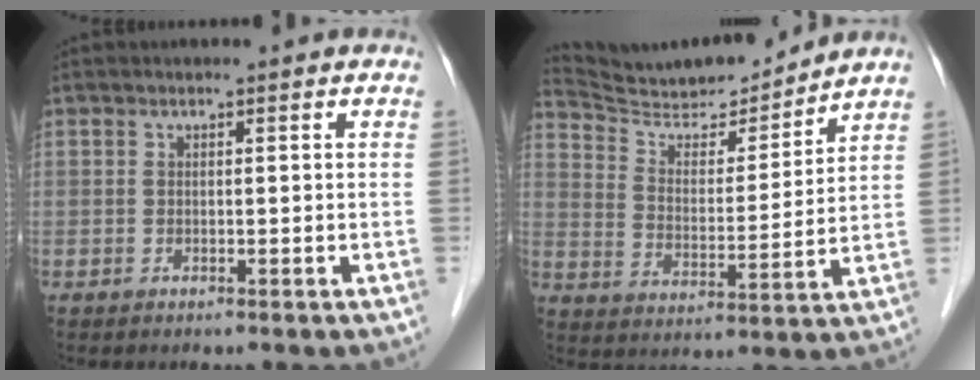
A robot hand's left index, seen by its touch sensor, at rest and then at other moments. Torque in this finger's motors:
{"motor_torque": [-0.15, -0.63, 0.04, 0.00]}